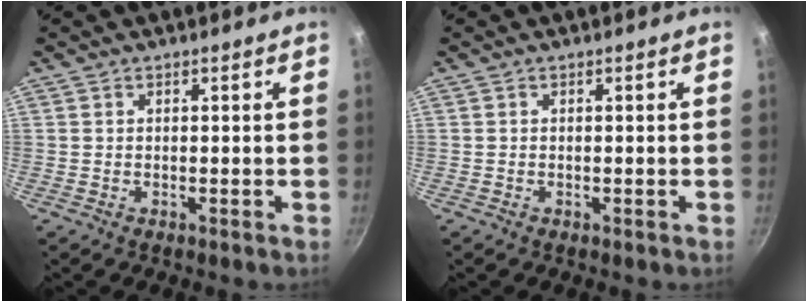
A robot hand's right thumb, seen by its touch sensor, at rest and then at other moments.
{"total": 0.0}